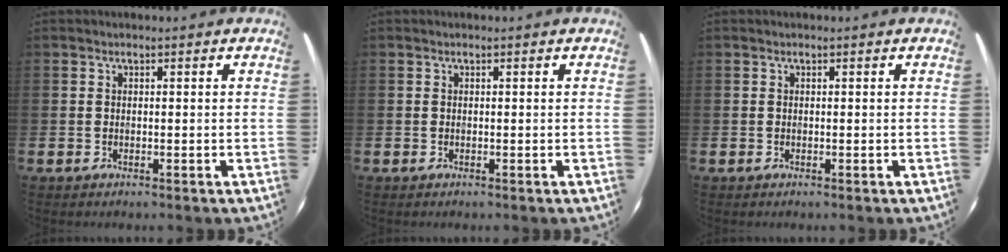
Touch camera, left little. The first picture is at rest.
{"total": 0.0}
{"total": 0.0}